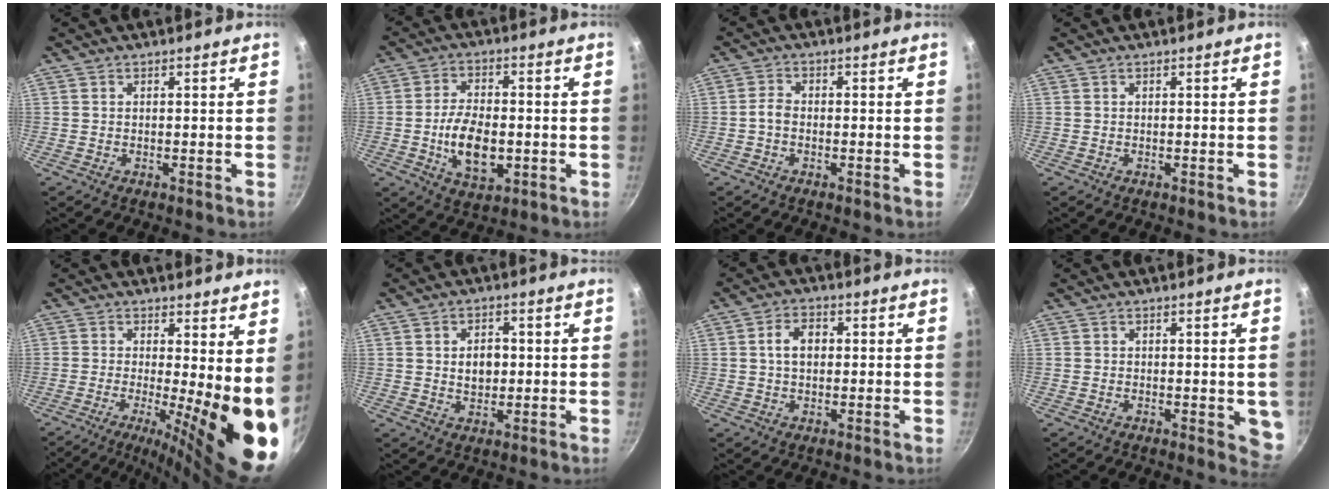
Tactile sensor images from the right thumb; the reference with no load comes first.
{"total": 11.1, "force": [-1.9, 6.2, 8.9], "torque": [-0.146, 0.007, -0.032]}
{"total": 2.3, "force": [-0.7, 1.6, 1.6], "torque": [-0.033, 0.015, -0.019]}
{"total": 0.0}
{"total": 13.9, "force": [-1.5, 3.4, 13.4], "torque": [-0.171, -0.024, -0.022]}
{"total": 5.3, "force": [0.4, 3.8, 3.7], "torque": [-0.040, -0.001, 0.007]}
{"total": 5.2, "force": [0.6, 3.6, 3.7], "torque": [-0.048, 0.012, 0.004]}
{"total": 4.6, "force": [-0.6, 2.5, 3.9], "torque": [-0.026, -0.003, -0.006]}